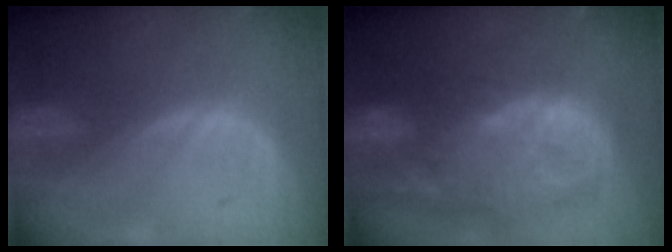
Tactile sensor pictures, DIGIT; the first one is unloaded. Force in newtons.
{"total": 14.2, "press": 12.4, "slide": 6.9}